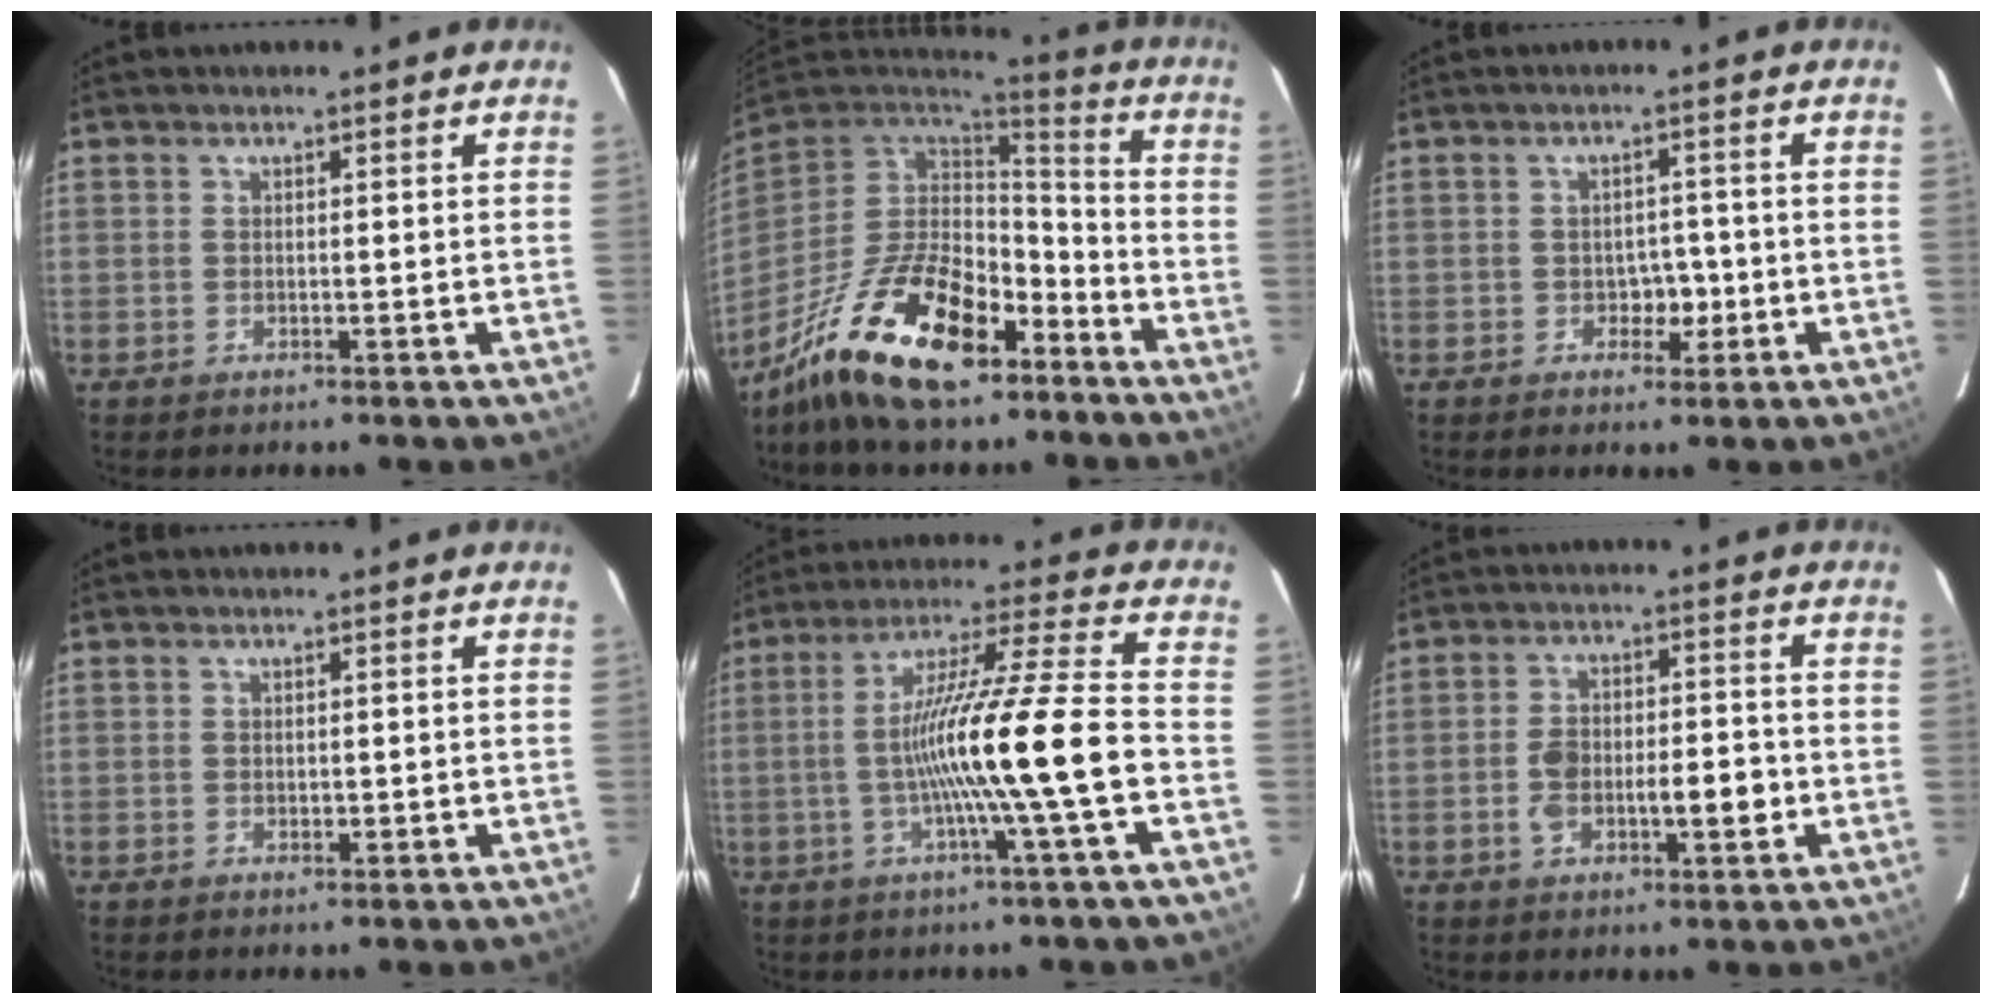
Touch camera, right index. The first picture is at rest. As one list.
[{"total": 19.2, "force": [-12.3, 7.0, 12.9], "torque": [-0.261, -0.002, -0.224]}, {"total": 3.1, "force": [-0.9, 2.1, 2.1], "torque": [-0.022, 0.006, -0.011]}, {"total": 0.8, "force": [0.0, 0.5, 0.6], "torque": [-0.008, -0.001, 0.002]}, {"total": 14.8, "force": [-3.1, -1.8, 14.4], "torque": [-0.250, 0.003, -0.060]}, {"total": 8.4, "force": [-1.9, 3.6, 7.4], "torque": [-0.134, 0.016, -0.027]}]